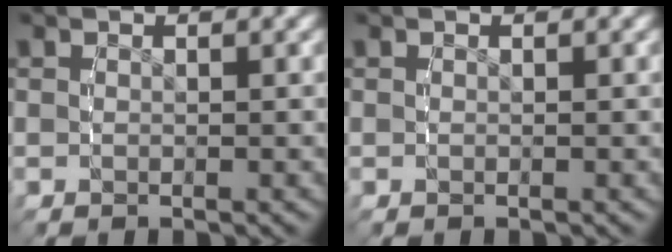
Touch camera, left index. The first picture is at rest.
{"total": 0.0}